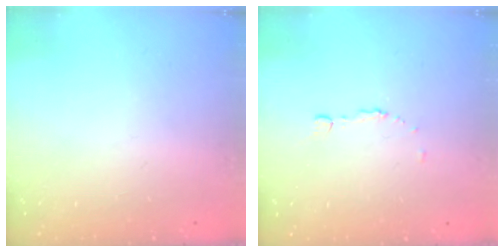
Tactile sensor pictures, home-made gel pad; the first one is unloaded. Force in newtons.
{"total": 3.3, "press": 3.2, "slide": 0.3}